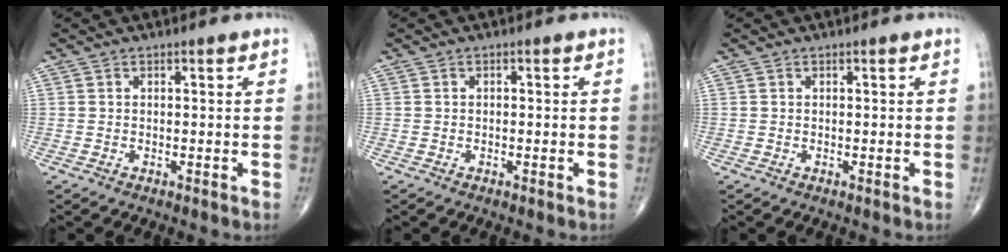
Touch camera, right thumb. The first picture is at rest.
{"total": 0.0}
{"total": 0.0}